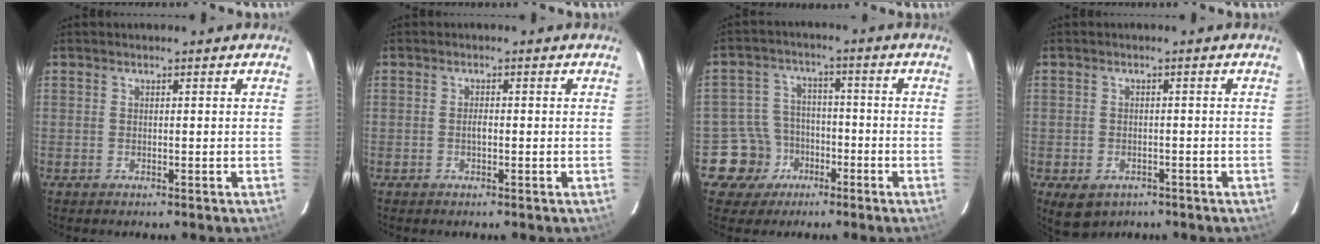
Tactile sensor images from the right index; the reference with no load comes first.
{"total": 1.2, "force": [-0.3, 0.5, 1.0], "torque": [-0.020, 0.002, -0.006]}
{"total": 8.0, "force": [-4.2, 6.8, 0.1], "torque": [-0.032, 0.026, -0.065]}
{"total": 5.1, "force": [-2.9, 3.7, 2.2], "torque": [-0.047, -0.009, -0.035]}